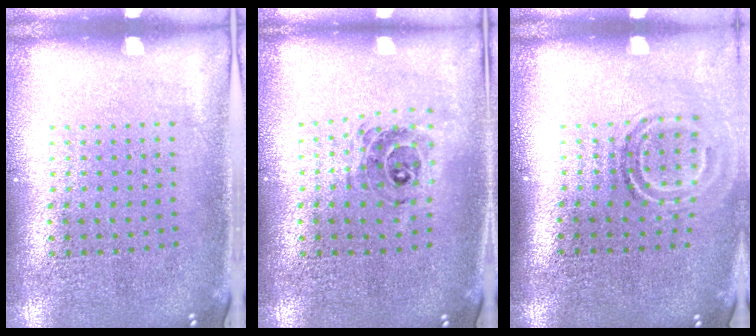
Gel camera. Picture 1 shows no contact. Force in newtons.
{"total": 0.8, "press": 0.8, "slide": 0.1}
{"total": 1.8, "press": 1.1, "slide": 1.4}